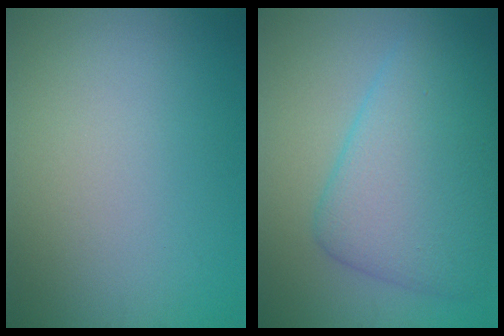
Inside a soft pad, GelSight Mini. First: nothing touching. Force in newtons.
{"total": 8.0, "press": 8.0, "slide": 0.1}